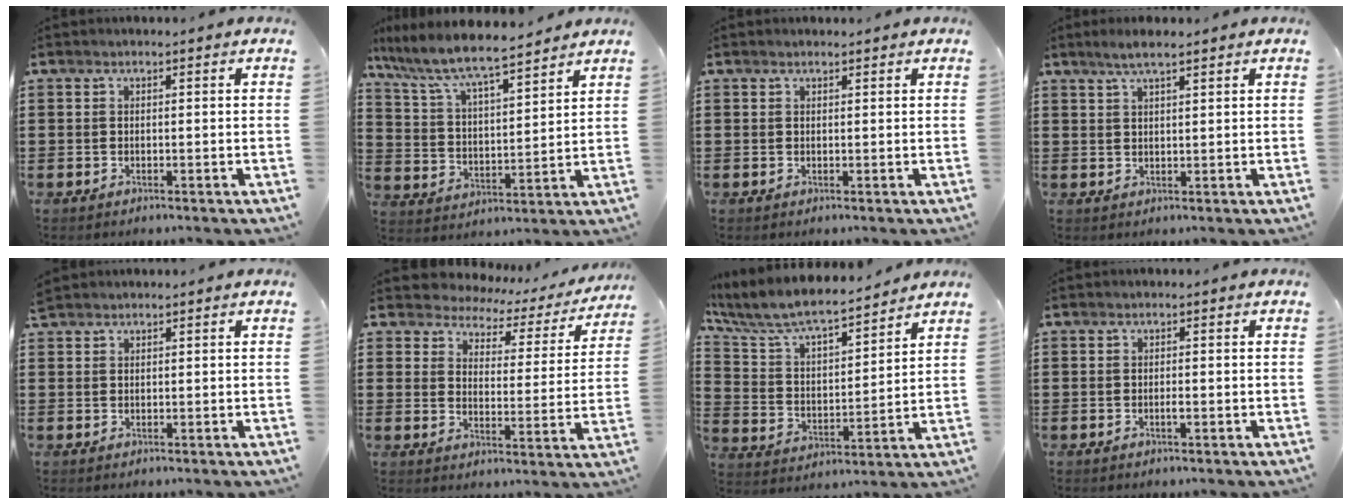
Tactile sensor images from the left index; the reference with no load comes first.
{"total": 7.6, "force": [6.8, 0.7, 3.2], "torque": [-0.091, -0.039, 0.115]}
{"total": 0.6, "force": [0.6, 0.3, 0.1], "torque": [-0.003, 0.002, 0.012]}
{"total": 4.5, "force": [3.3, 0.7, 2.9], "torque": [-0.064, 0.003, 0.059]}
{"total": 1.3, "force": [1.2, 0.3, 0.2], "torque": [-0.006, 0.002, 0.024]}
{"total": 3.3, "force": [3.0, 1.2, 0.0], "torque": [-0.025, -0.024, 0.045]}
{"total": 7.7, "force": [7.0, 1.2, 3.1], "torque": [-0.093, -0.045, 0.116]}
{"total": 0.8, "force": [-0.2, 0.1, 0.8], "torque": [-0.016, -0.004, -0.003]}